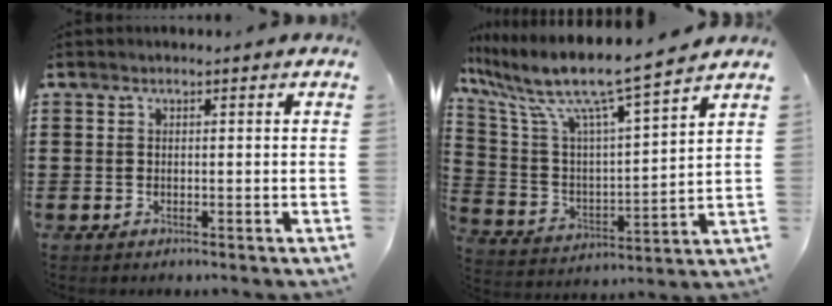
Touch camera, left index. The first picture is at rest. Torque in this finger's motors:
{"motor_torque": [0.46, 0.38, 0.94, 0.21]}